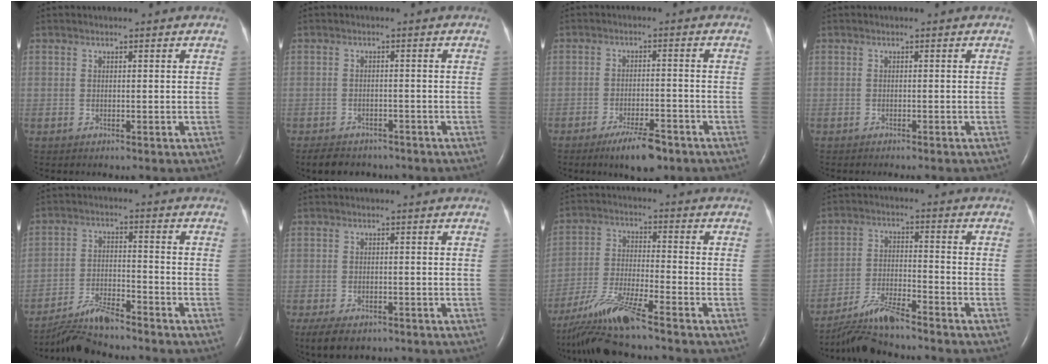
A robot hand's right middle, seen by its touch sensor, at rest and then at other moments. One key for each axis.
{"total": 6.0, "fx": -5.1, "fy": 2.5, "fz": 2.0, "tx": -0.034, "ty": -0.006, "tz": -0.067}
{"total": 6.6, "fx": -4.6, "fy": 1.2, "fz": 4.6, "tx": -0.083, "ty": -0.009, "tz": -0.071}
{"total": 2.2, "fx": -1.8, "fy": -0.1, "fz": 1.1, "tx": -0.016, "ty": -0.001, "tz": -0.017}
{"total": 6.8, "fx": -6.4, "fy": 0.5, "fz": 2.2, "tx": -0.047, "ty": -0.011, "tz": -0.113}
{"total": 5.1, "fx": -3.6, "fy": 2.2, "fz": 2.9, "tx": -0.052, "ty": -0.012, "tz": -0.051}
{"total": 10.5, "fx": -8.8, "fy": -0.9, "fz": 5.7, "tx": -0.120, "ty": -0.022, "tz": -0.165}
{"total": 7.4, "fx": -6.8, "fy": 0.3, "fz": 2.9, "tx": -0.061, "ty": -0.016, "tz": -0.124}